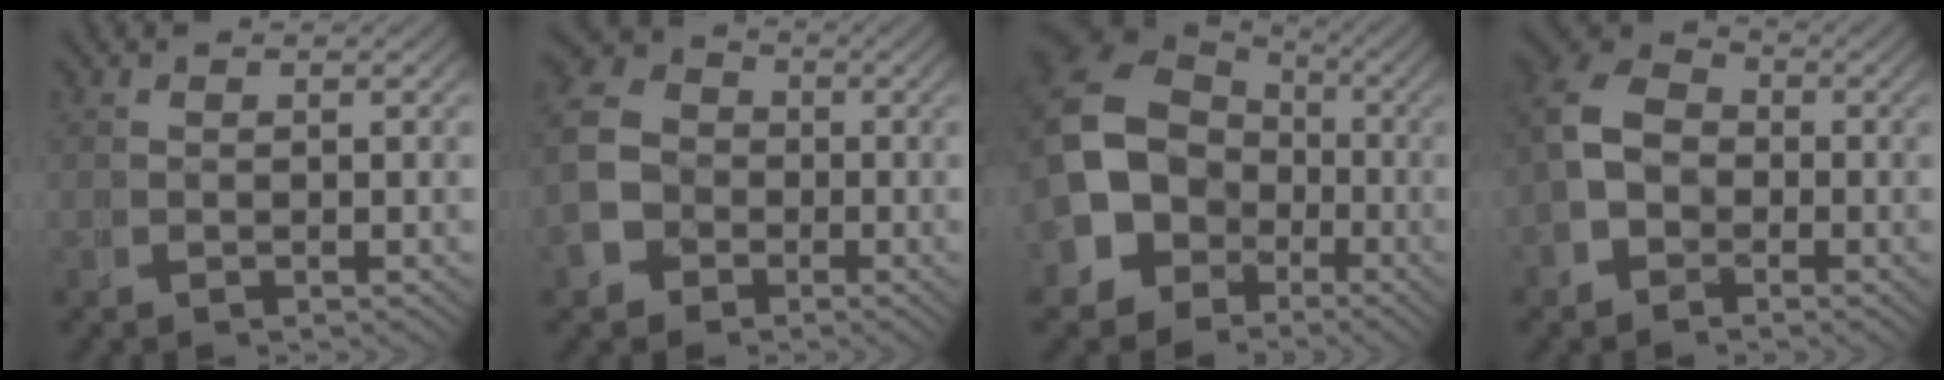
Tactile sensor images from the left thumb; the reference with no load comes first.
{"total": 9.4, "force": [-0.8, 8.6, 3.7], "torque": [-0.067, -0.010, -0.030]}
{"total": 11.4, "force": [-1.2, 9.5, 6.1], "torque": [-0.139, -0.040, -0.012]}
{"total": 6.7, "force": [-0.2, 5.6, 3.6], "torque": [-0.063, -0.003, -0.013]}